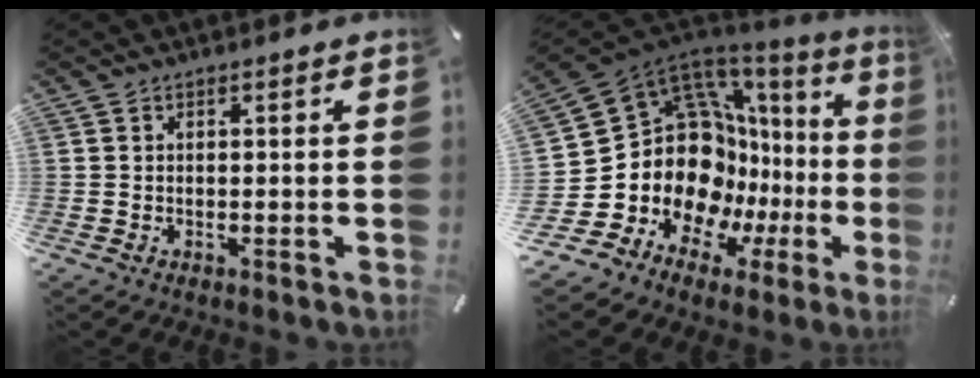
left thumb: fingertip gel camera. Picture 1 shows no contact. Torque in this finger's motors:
{"motor_torque": [0.38, 3.54, 1.45, 1.33, 0.05]}